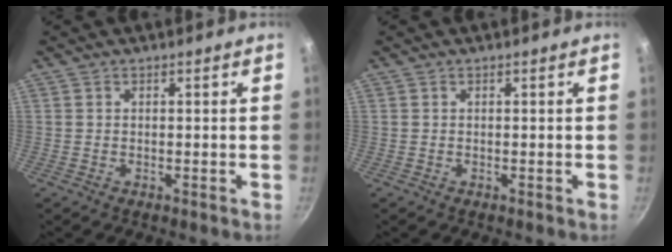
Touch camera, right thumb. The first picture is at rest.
{"total": 0.0}